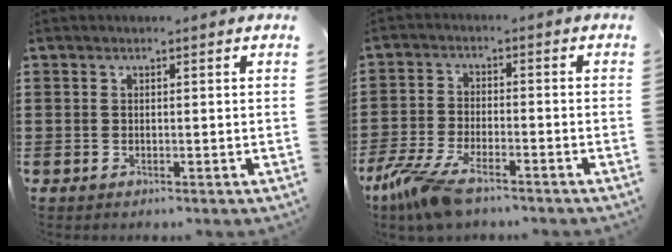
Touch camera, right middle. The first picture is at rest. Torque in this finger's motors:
{"motor_torque": [1.65, -0.48, 0.58, 0.21]}